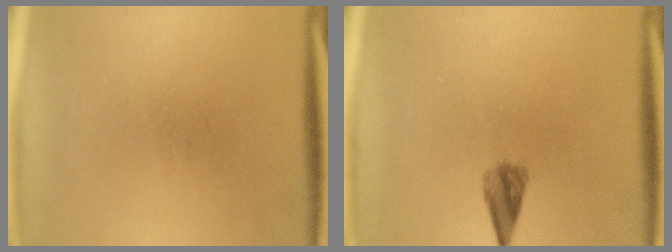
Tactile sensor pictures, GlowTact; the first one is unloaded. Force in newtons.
{"total": 2.5}